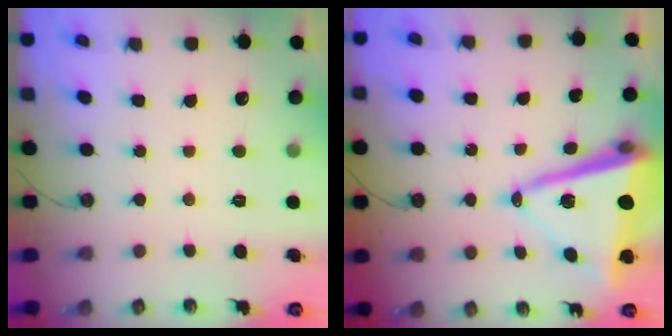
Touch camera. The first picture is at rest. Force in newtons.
{"total": 13.7, "press": 13.5, "slide": 2.5}